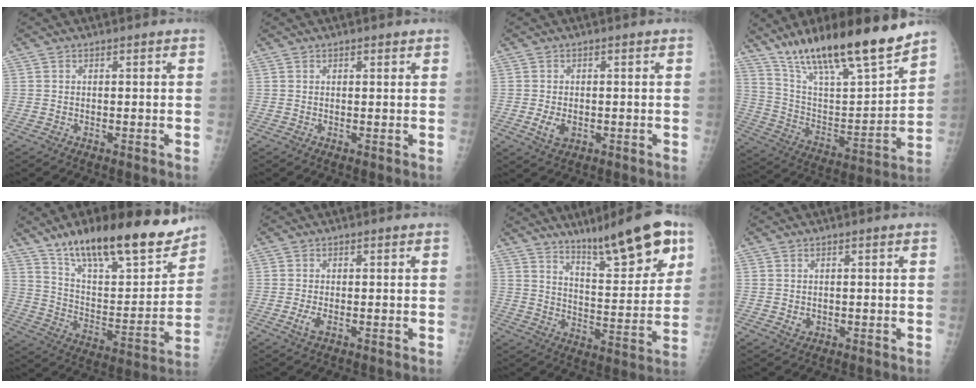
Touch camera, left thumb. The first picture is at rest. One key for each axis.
{"total": 1.1, "fx": 0.7, "fy": 0.5, "fz": 0.6, "tx": -0.005, "ty": -0.002, "tz": 0.009}
{"total": 3.4, "fx": -0.8, "fy": 2.2, "fz": 2.5, "tx": -0.046, "ty": -0.003, "tz": -0.009}
{"total": 24.1, "fx": 18.3, "fy": 4.6, "fz": 15.1, "tx": -0.230, "ty": -0.076, "tz": 0.319}
{"total": 25.8, "fx": 18.9, "fy": 8.0, "fz": 15.7, "tx": -0.206, "ty": -0.081, "tz": 0.306}
{"total": 2.0, "fx": -0.5, "fy": 0.7, "fz": 1.8, "tx": -0.046, "ty": -0.006, "tz": -0.011}
{"total": 18.1, "fx": 11.6, "fy": 4.2, "fz": 13.2, "tx": -0.161, "ty": -0.061, "tz": 0.185}
{"total": 1.5, "fx": -0.1, "fy": 1.3, "fz": 0.8, "tx": -0.009, "ty": 0.000, "tz": 0.005}